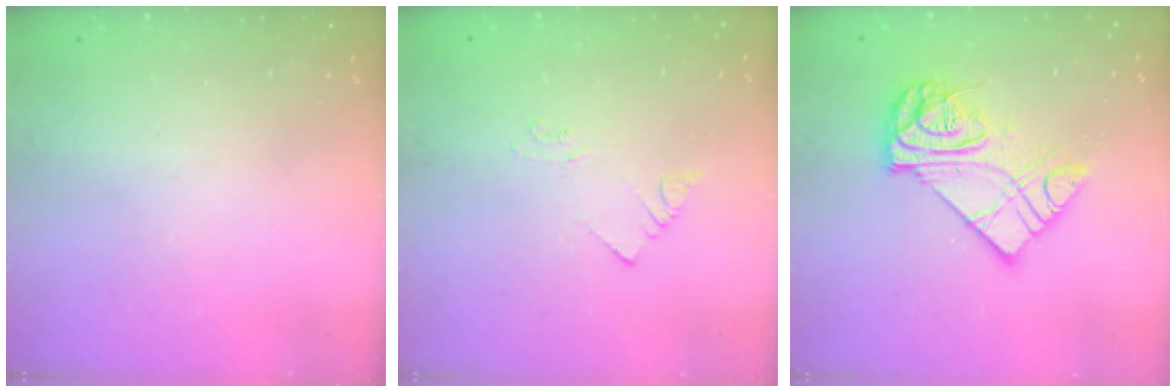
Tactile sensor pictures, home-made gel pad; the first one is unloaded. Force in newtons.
{"total": 2.1, "press": 2.1, "slide": 0.3}
{"total": 13.6, "press": 13.6, "slide": 1.1}